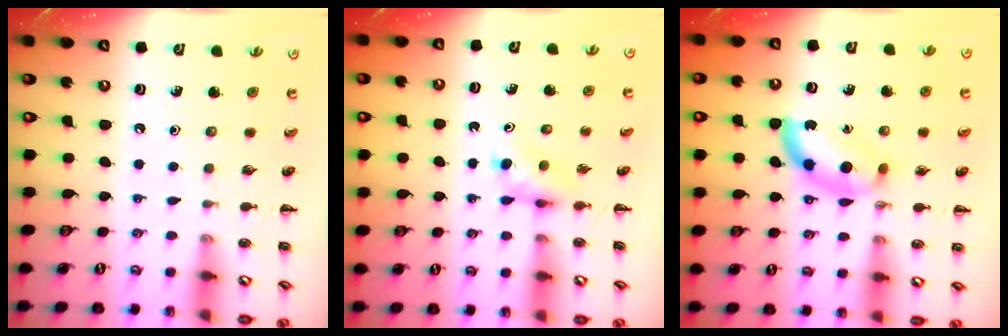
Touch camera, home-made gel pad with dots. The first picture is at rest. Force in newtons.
{"total": 3.6, "press": 3.4, "slide": 1.3}
{"total": 9.5, "press": 9.5, "slide": 0.7}